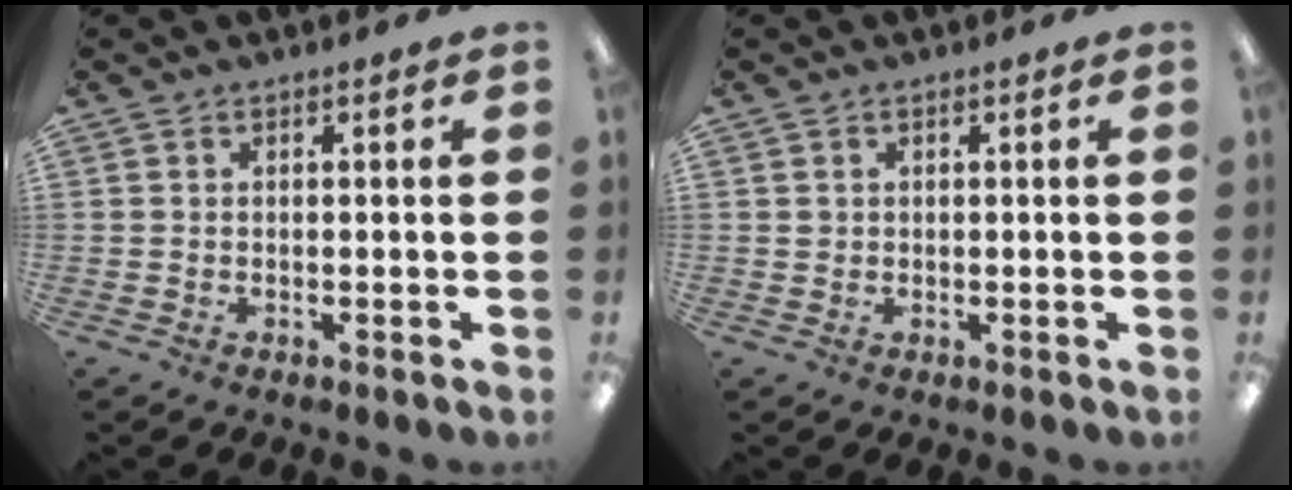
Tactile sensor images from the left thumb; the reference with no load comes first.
{"total": 0.8, "force": [0.3, 0.7, 0.0], "torque": [0.001, 0.003, 0.005]}